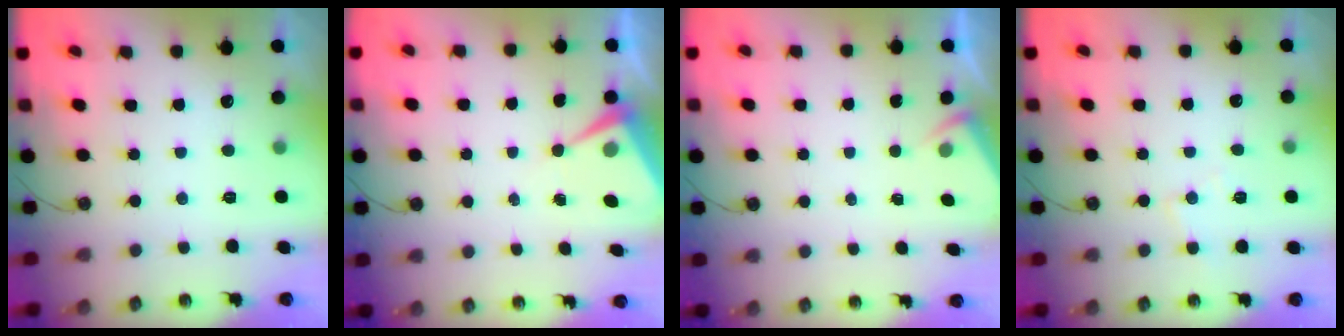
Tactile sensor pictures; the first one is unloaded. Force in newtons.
{"total": 7.2, "press": 7.2, "slide": 0.4}
{"total": 2.1, "press": 2.1, "slide": 0.3}
{"total": 4.6, "press": 4.5, "slide": 0.8}